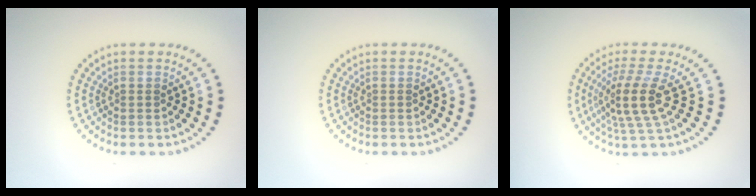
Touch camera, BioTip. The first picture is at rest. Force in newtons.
{"total": 0.0}
{"total": 4.0, "press": 2.9, "slide": 2.8}